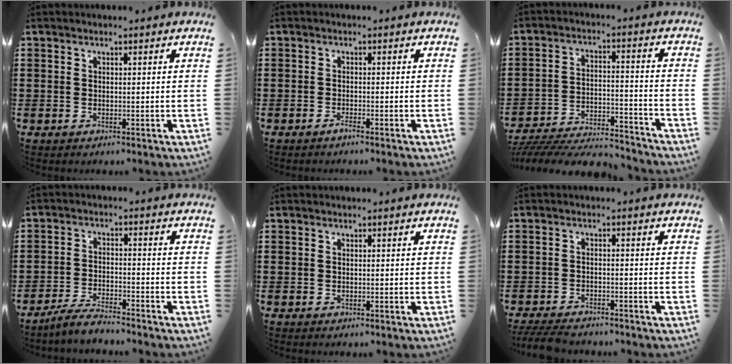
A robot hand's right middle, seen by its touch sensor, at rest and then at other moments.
{"total": 0.9, "force": [-0.8, 0.0, 0.4], "torque": [-0.011, -0.006, -0.013]}
{"total": 6.5, "force": [-6.3, 0.8, 1.6], "torque": [-0.034, 0.006, -0.126]}
{"total": 4.1, "force": [-3.9, 0.4, 1.3], "torque": [-0.030, 0.003, -0.078]}
{"total": 0.0}
{"total": 3.5, "force": [-3.2, 0.6, 1.0], "torque": [-0.032, -0.003, -0.070]}